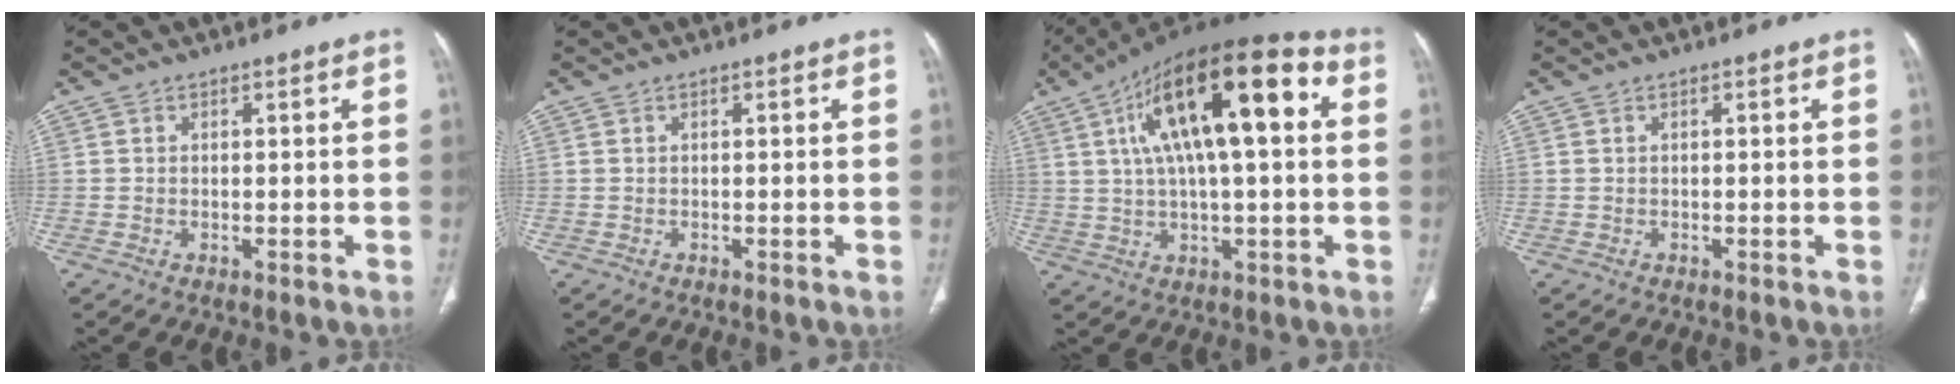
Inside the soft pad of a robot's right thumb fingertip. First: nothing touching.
{"total": 0.0}
{"total": 22.1, "force": [5.6, 7.6, 20.0], "torque": [-0.328, 0.028, 0.084]}
{"total": 0.0}